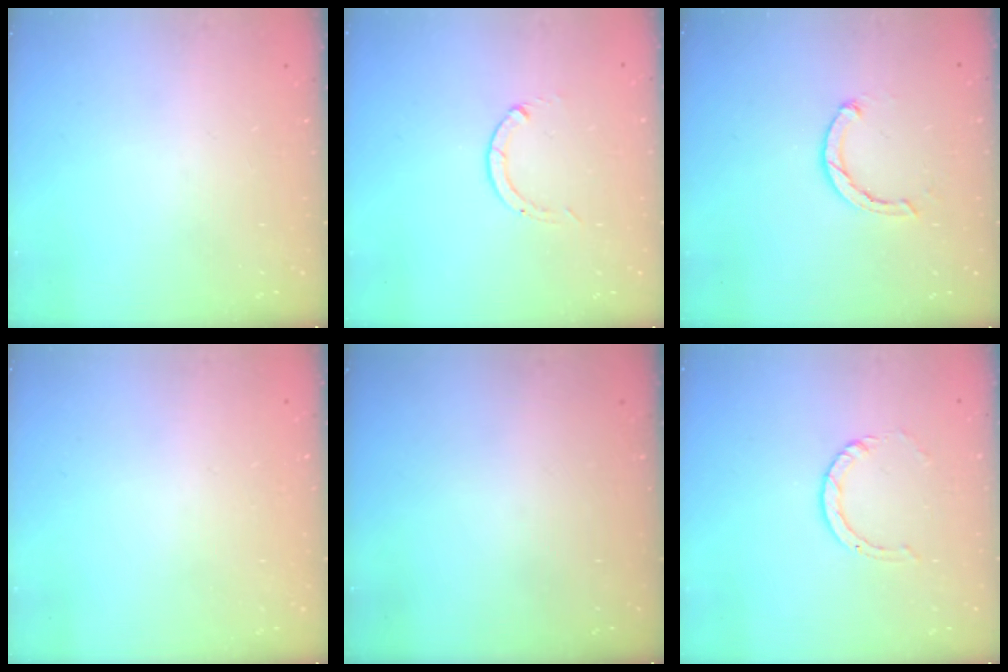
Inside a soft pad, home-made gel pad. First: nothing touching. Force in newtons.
{"total": 0.0}
{"total": 2.3, "press": 2.3, "slide": 0.3}
{"total": 2.5, "press": 2.5, "slide": 0.2}
{"total": 0.0}
{"total": 3.8, "press": 3.7, "slide": 0.3}